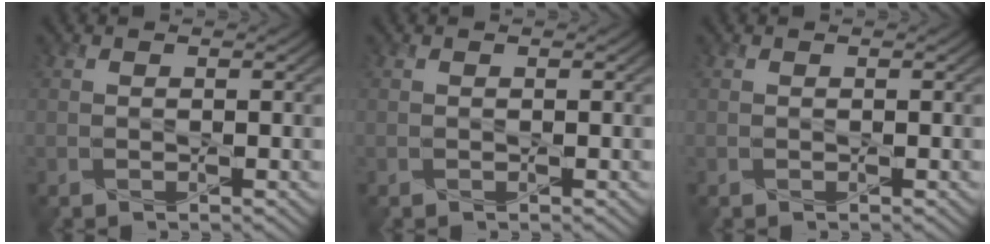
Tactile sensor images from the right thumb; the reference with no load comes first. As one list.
[{"total": 0.0}, {"total": 0.0}]